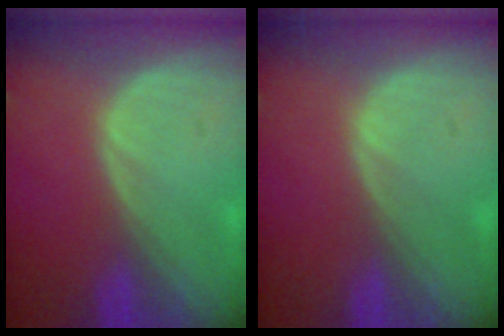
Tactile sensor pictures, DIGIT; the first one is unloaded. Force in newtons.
{"total": 0.0}